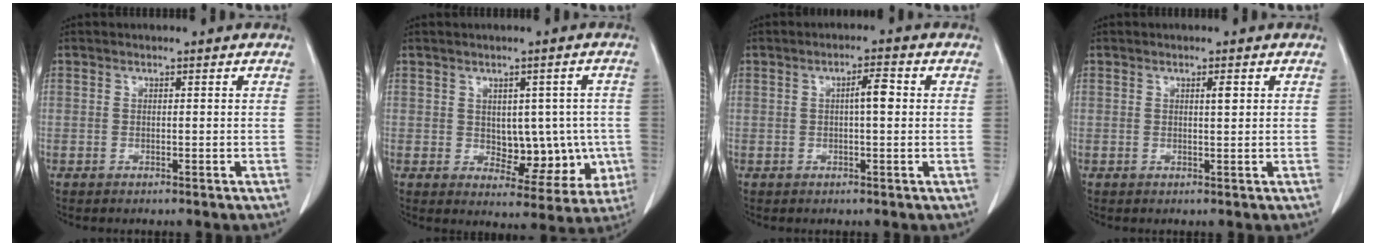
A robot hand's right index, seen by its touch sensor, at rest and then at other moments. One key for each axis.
{"total": 9.2, "fx": -0.6, "fy": 5.6, "fz": 7.3, "tx": -0.070, "ty": 0.013, "tz": 0.009}
{"total": 3.1, "fx": 0.4, "fy": 0.5, "fz": 3.1, "tx": -0.051, "ty": 0.006, "tz": 0.004}
{"total": 1.2, "fx": 0.5, "fy": 0.1, "fz": 1.1, "tx": -0.021, "ty": 0.000, "tz": 0.007}